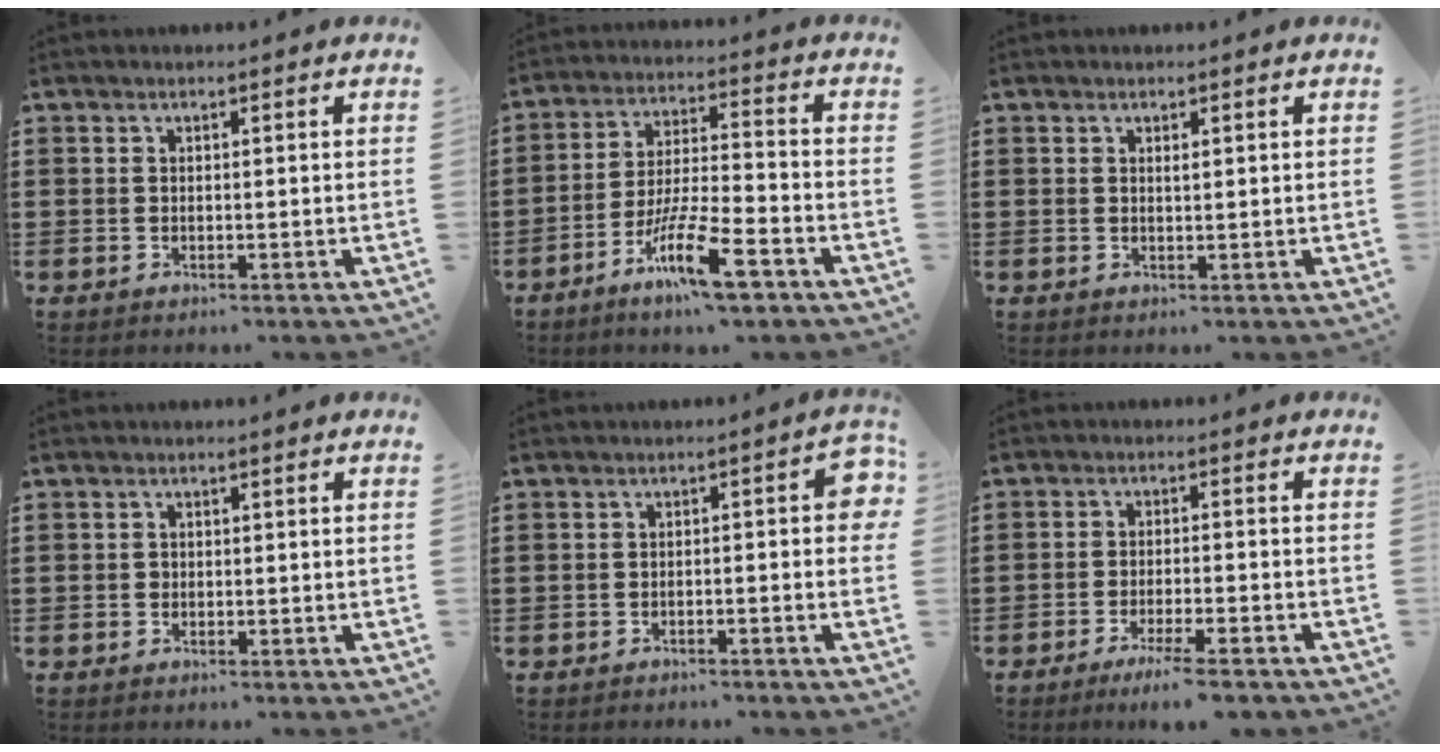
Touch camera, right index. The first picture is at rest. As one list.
[{"total": 11.2, "force": [-6.6, 1.9, 8.9], "torque": [-0.173, 0.003, -0.123]}, {"total": 0.6, "force": [0.3, 0.1, 0.5], "torque": [-0.012, 0.000, 0.005]}, {"total": 0.7, "force": [-0.1, 0.6, 0.2], "torque": [-0.005, 0.004, -0.003]}, {"total": 2.5, "force": [-1.3, 0.4, 2.1], "torque": [-0.028, -0.002, -0.027]}, {"total": 4.4, "force": [-3.4, -0.2, 2.8], "torque": [-0.050, -0.011, -0.063]}]